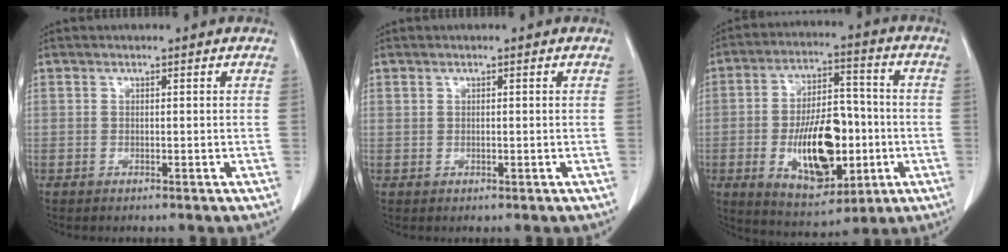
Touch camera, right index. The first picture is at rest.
{"total": 0.0}
{"total": 15.9, "force": [-3.5, 7.3, 13.7], "torque": [-0.240, 0.009, -0.044]}